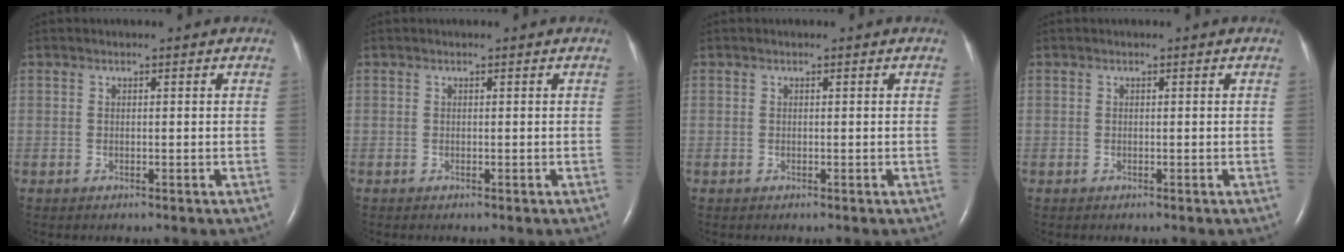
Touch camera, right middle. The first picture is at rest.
{"total": 0.0}
{"total": 0.0}
{"total": 0.0}